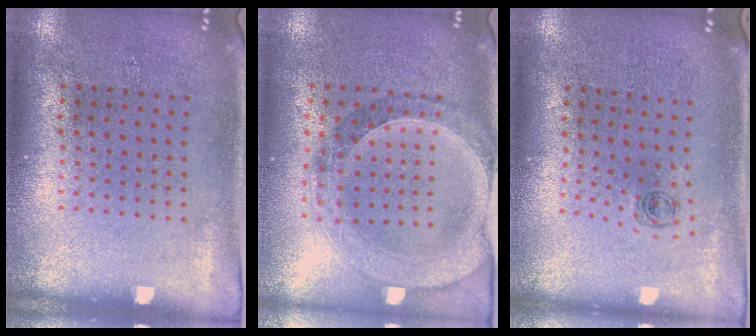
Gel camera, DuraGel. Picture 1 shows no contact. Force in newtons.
{"total": 1.4, "press": 1.4, "slide": 0.3}
{"total": 0.5, "press": 0.3, "slide": 0.4}